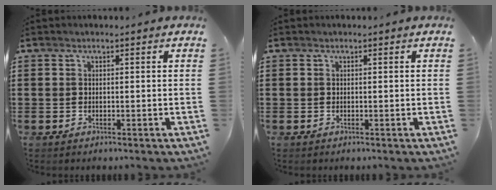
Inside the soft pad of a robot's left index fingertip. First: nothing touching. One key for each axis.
{"total": 0.0}